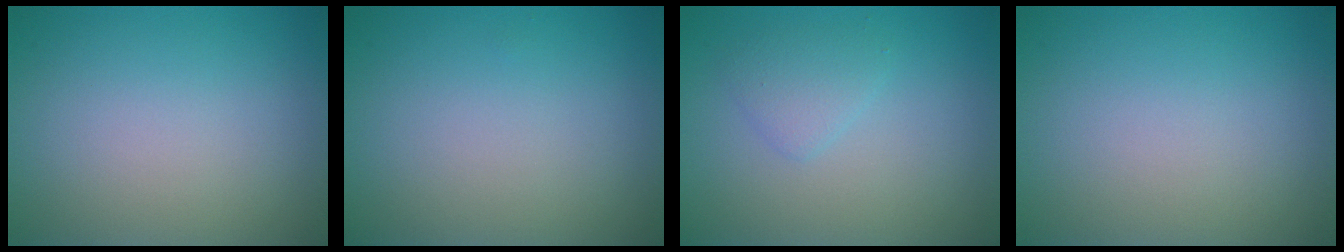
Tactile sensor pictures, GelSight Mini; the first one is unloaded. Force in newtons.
{"total": 0.0}
{"total": 1.6, "press": 1.6, "slide": 0.1}
{"total": 0.0}